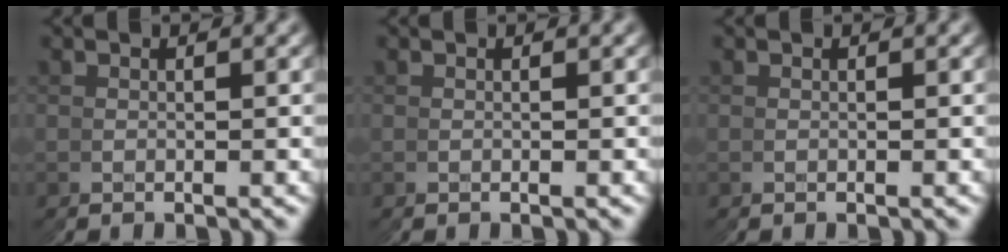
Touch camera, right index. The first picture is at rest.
{"total": 0.0}
{"total": 0.0}